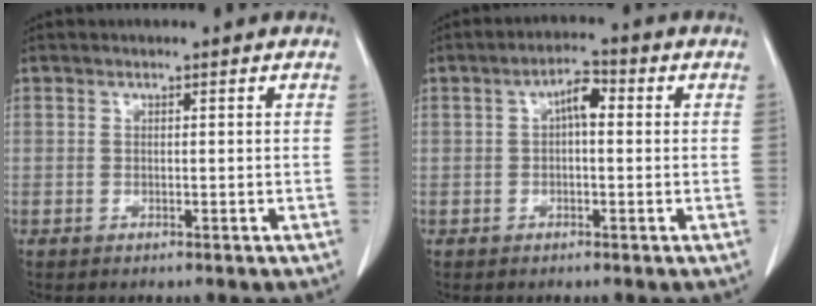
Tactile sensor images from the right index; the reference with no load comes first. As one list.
[{"total": 3.8, "force": [0.5, 1.5, 3.5], "torque": [-0.059, 0.017, 0.005]}]